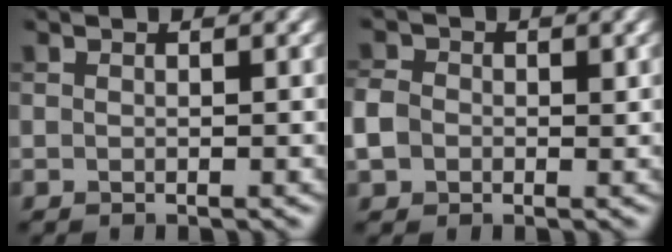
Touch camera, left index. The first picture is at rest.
{"total": 2.8, "force": [-0.2, 2.4, 1.4], "torque": [-0.031, 0.001, -0.008]}